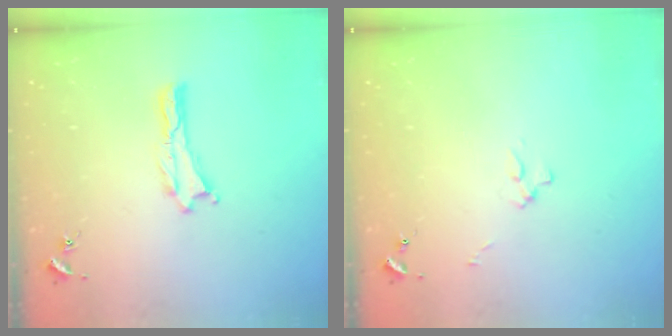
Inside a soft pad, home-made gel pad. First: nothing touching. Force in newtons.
{"total": 2.5, "press": 2.5, "slide": 0.3}